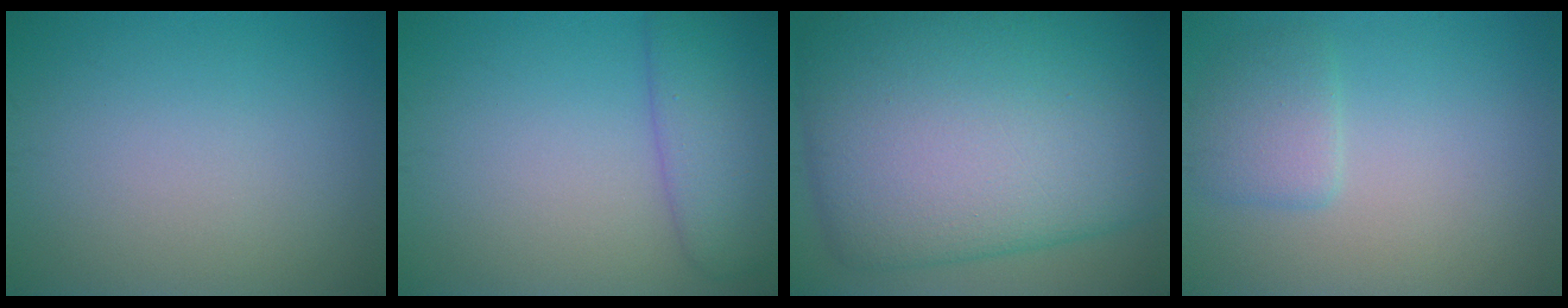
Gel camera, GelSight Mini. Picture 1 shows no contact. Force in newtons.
{"total": 4.8, "press": 4.8, "slide": 0.2}
{"total": 18.3, "press": 18.3, "slide": 0.8}
{"total": 2.3, "press": 2.3, "slide": 0.2}